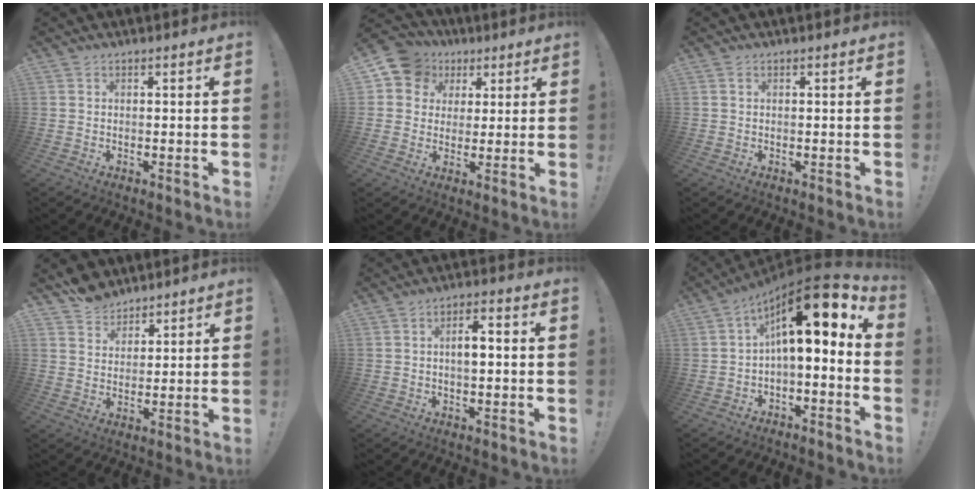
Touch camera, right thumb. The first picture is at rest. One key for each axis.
{"total": 9.7, "fx": 3.8, "fy": 8.5, "fz": 2.7, "tx": -0.043, "ty": -0.010, "tz": 0.076}
{"total": 0.6, "fx": 0.2, "fy": 0.3, "fz": 0.5, "tx": -0.005, "ty": -0.001, "tz": 0.001}
{"total": 6.8, "fx": 5.6, "fy": 3.8, "fz": 0.7, "tx": -0.012, "ty": -0.037, "tz": 0.109}
{"total": 4.5, "fx": -0.2, "fy": 1.9, "fz": 4.0, "tx": -0.061, "ty": 0.009, "tz": -0.010}
{"total": 16.9, "fx": 5.4, "fy": 5.4, "fz": 15.1, "tx": -0.253, "ty": -0.038, "tz": 0.088}